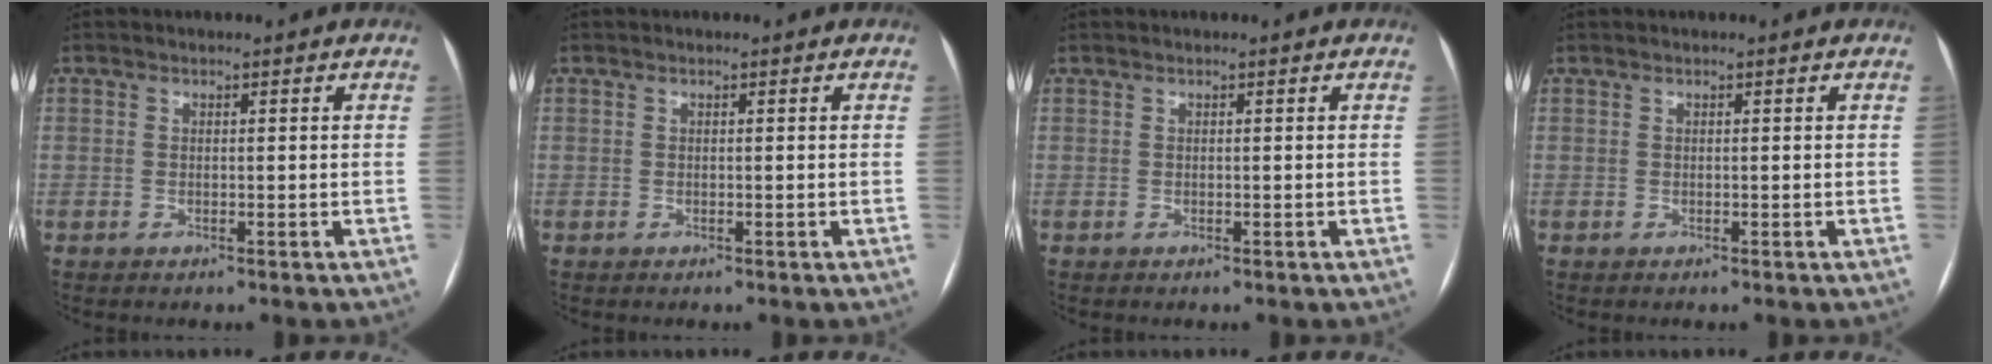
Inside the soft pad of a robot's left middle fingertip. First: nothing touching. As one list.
[{"total": 0.0}, {"total": 0.0}, {"total": 0.0}]